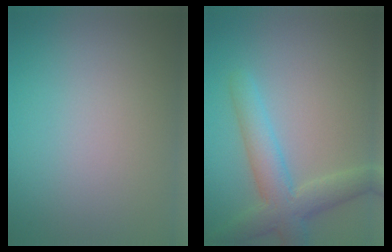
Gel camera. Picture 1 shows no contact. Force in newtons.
{"total": 4.8, "press": 4.8, "slide": 0.3}